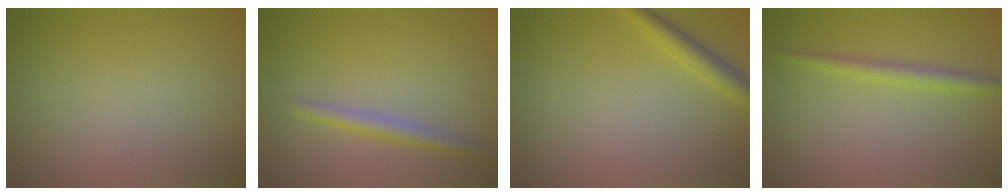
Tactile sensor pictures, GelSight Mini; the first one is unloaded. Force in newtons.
{"total": 2.1, "press": 2.1, "slide": 0.1}
{"total": 2.2, "press": 2.2, "slide": 0.1}
{"total": 1.9, "press": 1.9, "slide": 0.1}